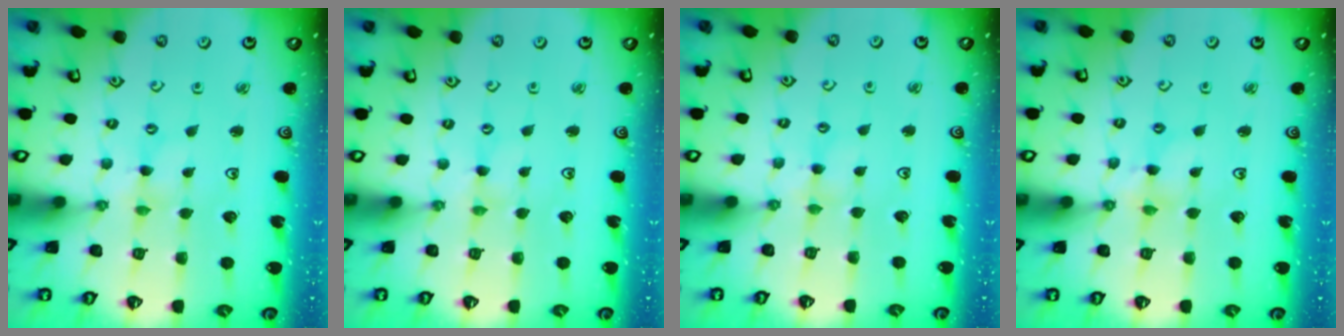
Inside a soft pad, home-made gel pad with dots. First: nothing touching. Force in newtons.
{"total": 0.0}
{"total": 2.0, "press": 1.9, "slide": 0.3}
{"total": 2.5, "press": 2.5, "slide": 0.2}